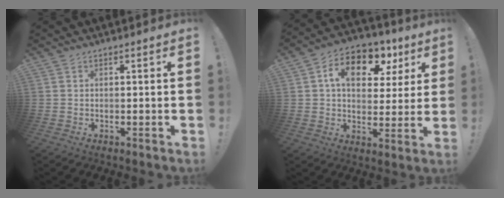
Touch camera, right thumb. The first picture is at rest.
{"total": 14.2, "force": [5.9, 8.9, 9.4], "torque": [-0.141, -0.020, 0.102]}